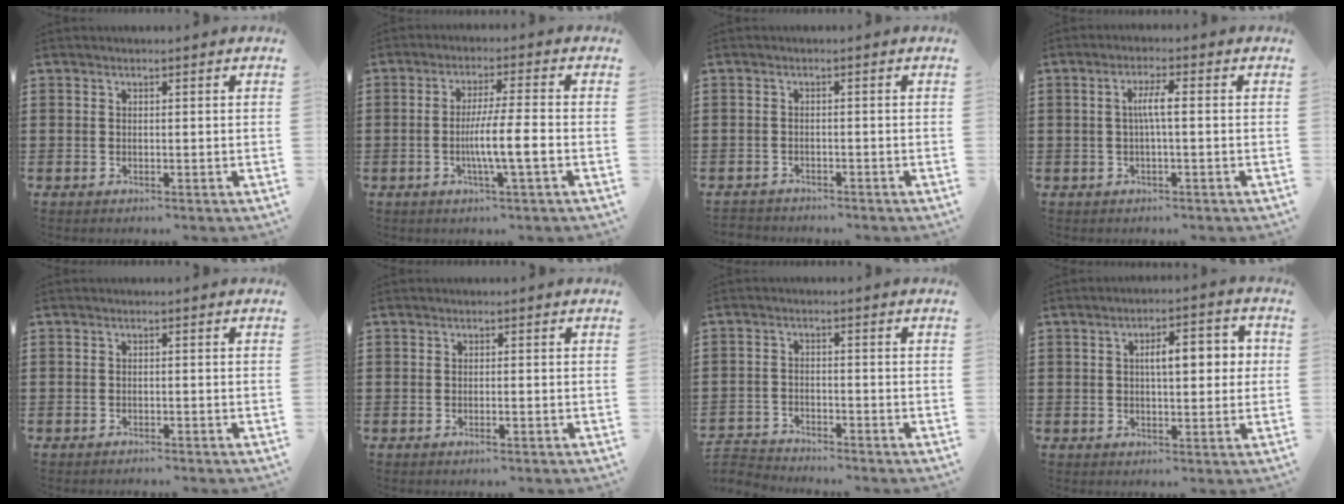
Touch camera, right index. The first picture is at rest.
{"total": 6.7, "force": [-1.7, 0.3, 6.5], "torque": [-0.109, -0.002, -0.033]}
{"total": 1.5, "force": [-1.4, 0.3, -0.2], "torque": [0.000, 0.004, -0.033]}
{"total": 3.5, "force": [-0.1, 0.5, 3.5], "torque": [-0.065, 0.004, -0.006]}
{"total": 0.9, "force": [-0.9, 0.0, 0.0], "torque": [-0.003, 0.001, -0.020]}
{"total": 0.8, "force": [-0.4, 0.0, 0.7], "torque": [-0.012, -0.003, -0.007]}
{"total": 2.8, "force": [-2.7, 0.3, -0.3], "torque": [-0.004, 0.000, -0.061]}
{"total": 6.2, "force": [0.9, 2.4, 5.6], "torque": [-0.084, 0.002, 0.006]}